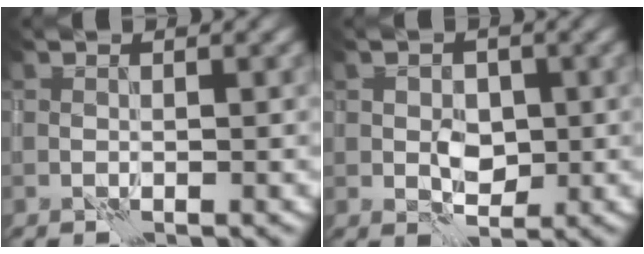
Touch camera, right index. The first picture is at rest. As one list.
[{"total": 2.5, "force": [0.0, 1.9, 1.5], "torque": [-0.019, -0.002, 0.002]}]